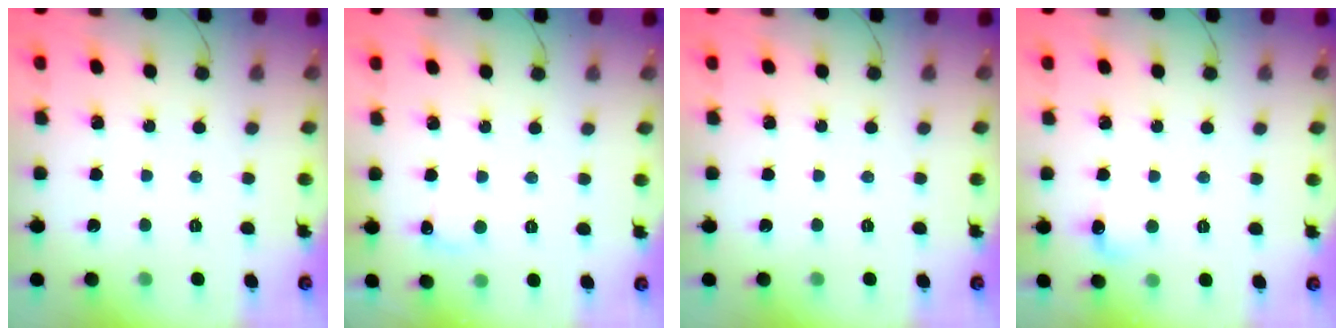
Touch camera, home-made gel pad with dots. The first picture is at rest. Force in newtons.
{"total": 4.9, "press": 4.8, "slide": 1.3}
{"total": 0.0}
{"total": 9.1, "press": 5.0, "slide": 7.7}